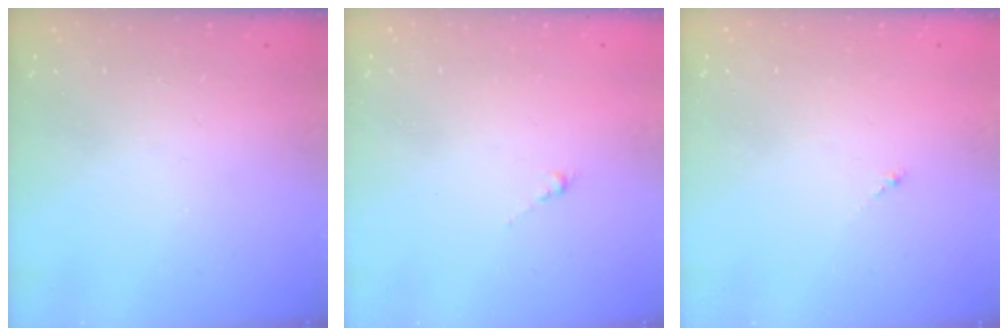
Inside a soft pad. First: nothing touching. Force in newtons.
{"total": 0.0}
{"total": 0.0}